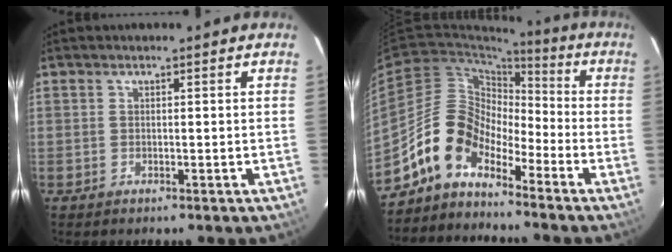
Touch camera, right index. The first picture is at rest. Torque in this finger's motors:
{"motor_torque": [1.13, -1.01, 0.07, -0.05]}